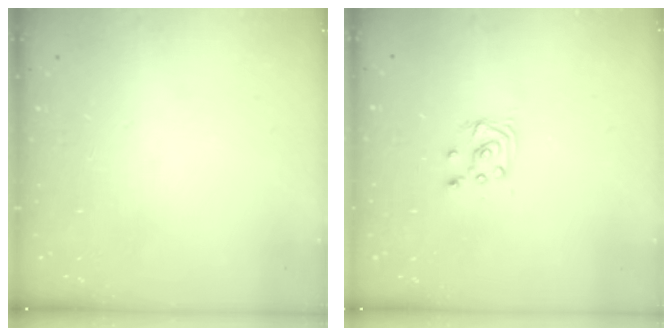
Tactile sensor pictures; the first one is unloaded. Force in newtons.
{"total": 4.6, "press": 4.6, "slide": 0.5}